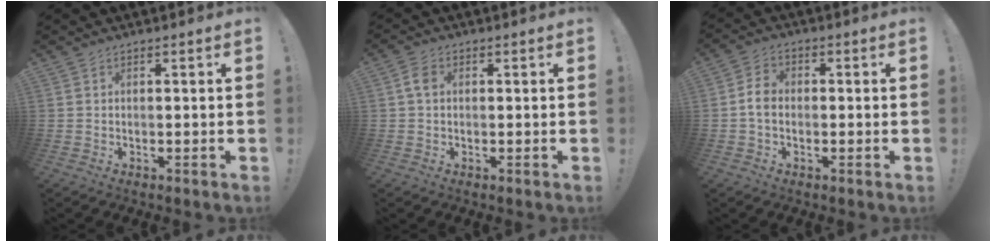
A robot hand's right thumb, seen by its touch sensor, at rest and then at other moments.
{"total": 3.5, "force": [0.5, 2.2, 2.7], "torque": [-0.050, 0.009, 0.010]}
{"total": 5.1, "force": [-0.7, 3.5, 3.6], "torque": [-0.062, 0.013, -0.012]}